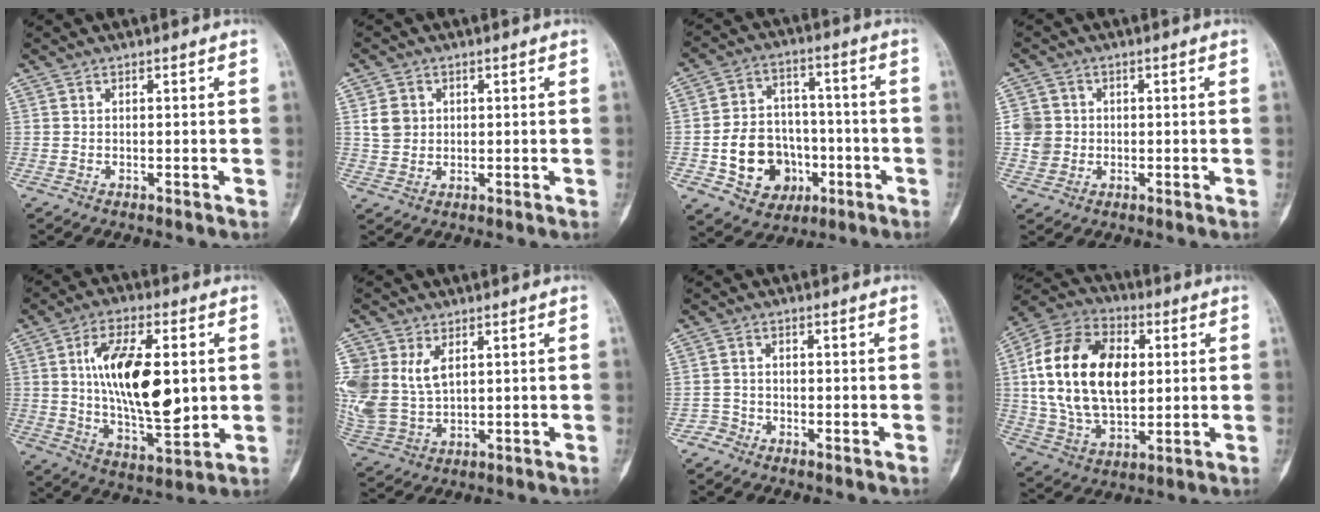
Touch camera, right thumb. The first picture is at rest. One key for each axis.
{"total": 4.3, "fx": 1.0, "fy": 3.8, "fz": 1.8, "tx": -0.018, "ty": 0.002, "tz": 0.023}
{"total": 14.9, "fx": -4.2, "fy": 12.1, "fz": 7.7, "tx": -0.083, "ty": 0.039, "tz": -0.058}
{"total": 4.9, "fx": 0.2, "fy": 4.8, "fz": 1.3, "tx": -0.002, "ty": 0.005, "tz": 0.003}
{"total": 21.1, "fx": 2.3, "fy": 10.1, "fz": 18.4, "tx": -0.290, "ty": -0.012, "tz": 0.043}
{"total": 12.9, "fx": 3.6, "fy": 8.9, "fz": 8.6, "tx": -0.201, "ty": -0.004, "tz": 0.086}
{"total": 2.0, "fx": -1.4, "fy": 1.4, "fz": -0.4, "tx": 0.017, "ty": 0.008, "tz": -0.034}
{"total": 23.3, "fx": 3.2, "fy": 14.6, "fz": 17.8, "tx": -0.318, "ty": 0.004, "tz": 0.058}